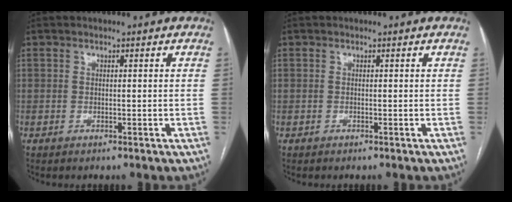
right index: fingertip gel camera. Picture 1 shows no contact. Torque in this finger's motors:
{"motor_torque": [-0.90, 0.88, -0.77, -0.13]}